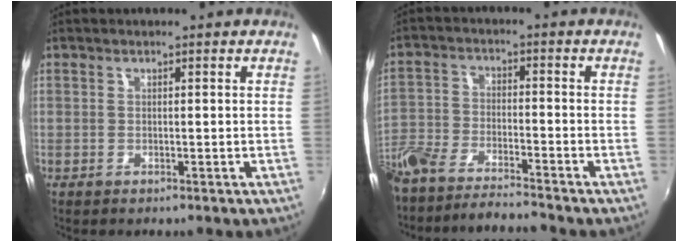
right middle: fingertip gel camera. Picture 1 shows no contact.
{"total": 12.2, "force": [-10.7, 2.0, 5.4], "torque": [-0.138, -0.021, -0.204]}